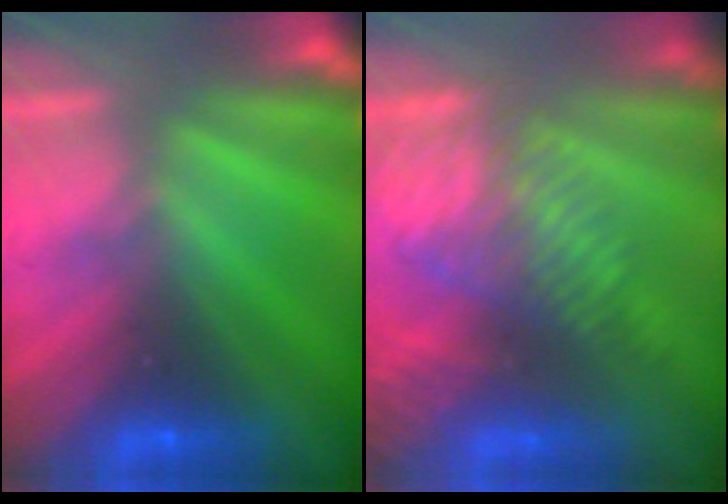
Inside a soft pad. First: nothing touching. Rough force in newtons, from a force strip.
{"total": 5.7}